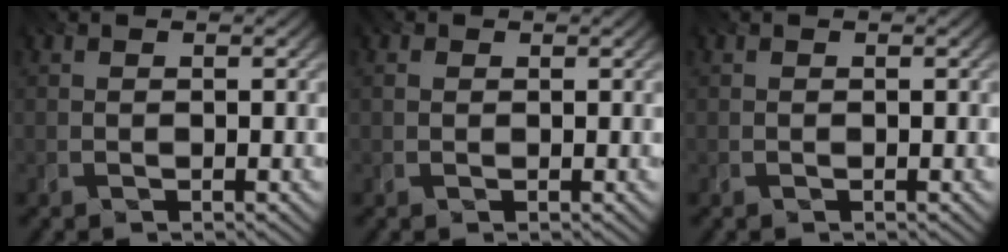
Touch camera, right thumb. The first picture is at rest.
{"total": 1.1, "force": [0.5, 0.9, 0.5], "torque": [-0.012, 0.001, 0.006]}
{"total": 0.0}